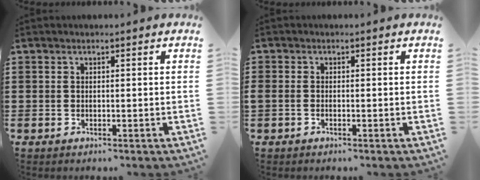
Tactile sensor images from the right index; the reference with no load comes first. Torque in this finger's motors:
{"motor_torque": [1.04, 1.10, 0.17, 0.04]}